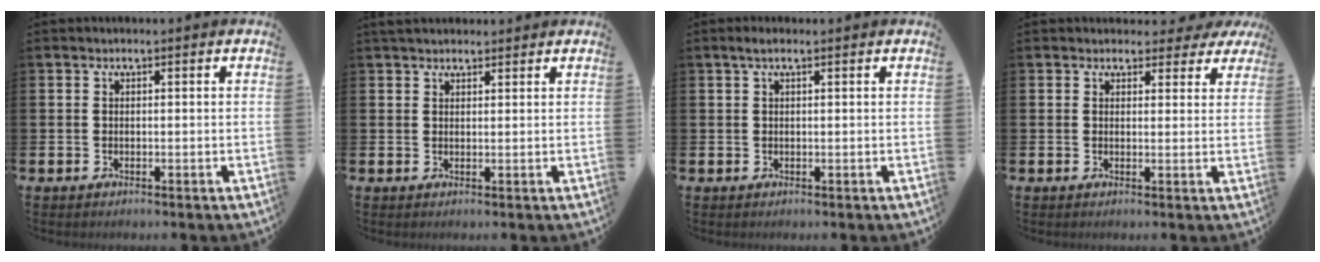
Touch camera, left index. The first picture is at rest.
{"total": 2.2, "force": [2.0, 0.7, 0.4], "torque": [-0.001, -0.002, 0.035]}
{"total": 1.3, "force": [0.7, 0.1, 1.1], "torque": [-0.015, 0.000, 0.012]}
{"total": 2.5, "force": [2.1, 1.4, 0.3], "torque": [0.008, -0.008, 0.032]}